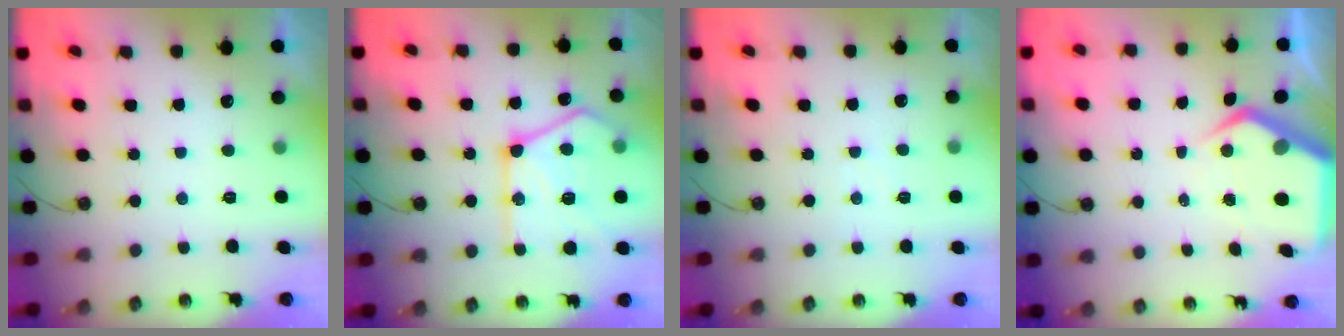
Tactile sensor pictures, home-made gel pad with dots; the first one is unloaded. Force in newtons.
{"total": 21.9, "press": 21.8, "slide": 2.5}
{"total": 1.9, "press": 1.9, "slide": 0.3}
{"total": 7.4, "press": 7.3, "slide": 0.8}